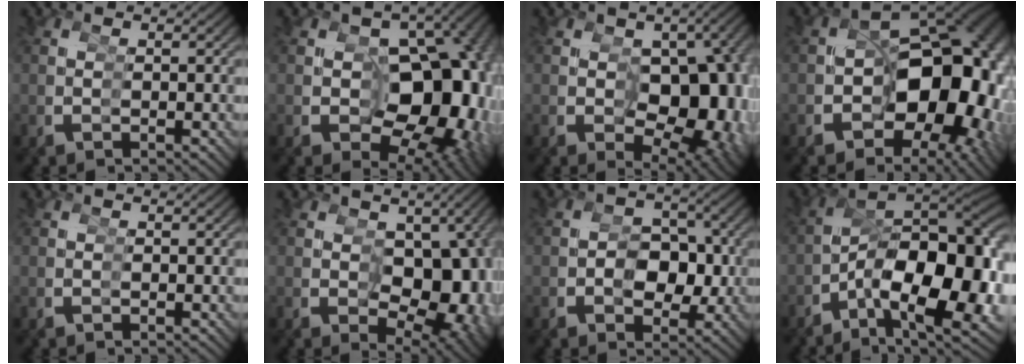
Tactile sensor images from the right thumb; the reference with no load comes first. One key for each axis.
{"total": 16.0, "fx": -1.1, "fy": 11.3, "fz": 11.4, "tx": -0.154, "ty": -0.055, "tz": 0.004}
{"total": 12.3, "fx": -1.6, "fy": 8.2, "fz": 9.0, "tx": -0.133, "ty": -0.047, "tz": -0.003}
{"total": 19.2, "fx": -1.9, "fy": 13.3, "fz": 13.8, "tx": -0.189, "ty": -0.047, "tz": -0.015}
{"total": 0.0}
{"total": 11.0, "fx": -0.8, "fy": 7.6, "fz": 7.9, "tx": -0.109, "ty": -0.042, "tz": 0.008}
{"total": 6.4, "fx": -0.8, "fy": 5.1, "fz": 3.8, "tx": -0.056, "ty": -0.025, "tz": -0.005}
{"total": 19.5, "fx": -3.0, "fy": 12.0, "fz": 15.0, "tx": -0.229, "ty": -0.058, "tz": -0.035}